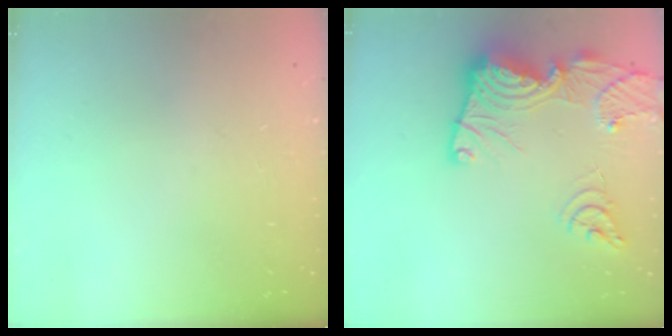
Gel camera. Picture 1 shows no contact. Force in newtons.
{"total": 21.8, "press": 21.7, "slide": 2.3}